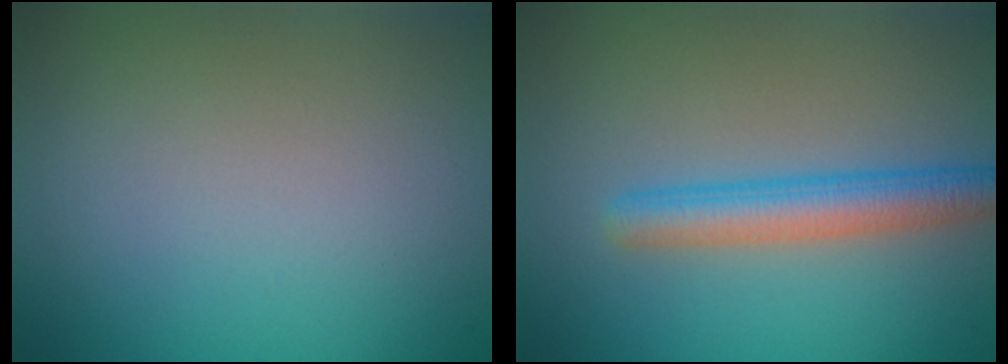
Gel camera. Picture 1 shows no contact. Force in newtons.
{"total": 3.7, "press": 3.7, "slide": 0.1}